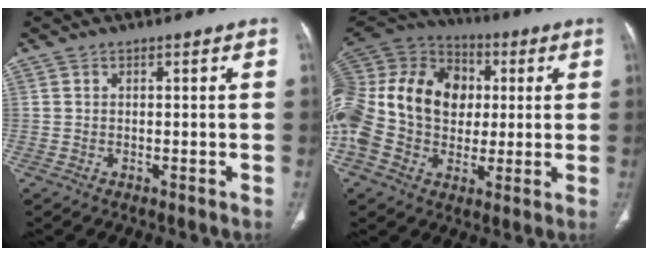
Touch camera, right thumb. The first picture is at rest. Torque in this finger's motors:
{"motor_torque": [2.30, 2.29, 0.73, 0.26, 0.27]}